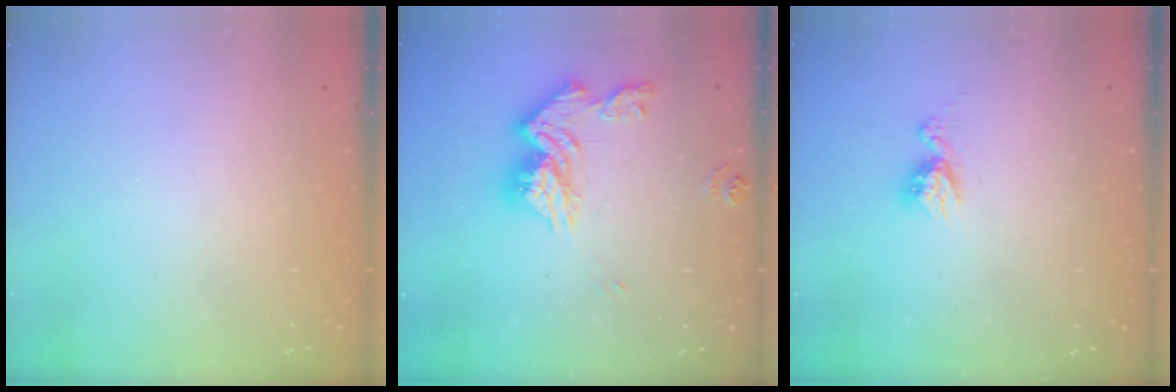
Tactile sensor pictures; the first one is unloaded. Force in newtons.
{"total": 14.3, "press": 14.2, "slide": 1.5}
{"total": 5.0, "press": 4.9, "slide": 0.6}